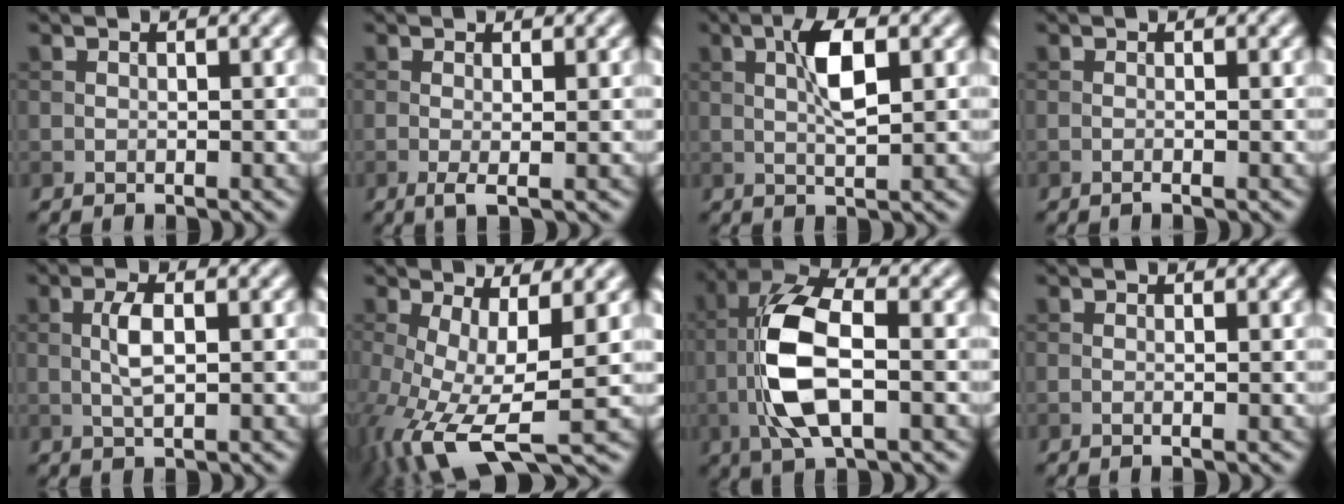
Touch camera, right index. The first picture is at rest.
{"total": 1.7, "force": [-0.3, 0.3, 1.7], "torque": [-0.032, -0.004, -0.006]}
{"total": 4.1, "force": [0.9, 0.9, 3.9], "torque": [-0.075, 0.005, 0.015]}
{"total": 0.8, "force": [-0.3, 0.2, 0.8], "torque": [-0.011, -0.006, -0.008]}
{"total": 2.7, "force": [0.2, 0.8, 2.5], "torque": [-0.056, 0.004, 0.004]}
{"total": 9.9, "force": [-2.4, 3.6, 8.8], "torque": [-0.185, -0.020, -0.036]}
{"total": 8.8, "force": [-1.2, 3.8, 7.8], "torque": [-0.171, 0.012, -0.026]}
{"total": 0.9, "force": [-0.1, 0.2, 0.8], "torque": [-0.011, -0.003, -0.005]}